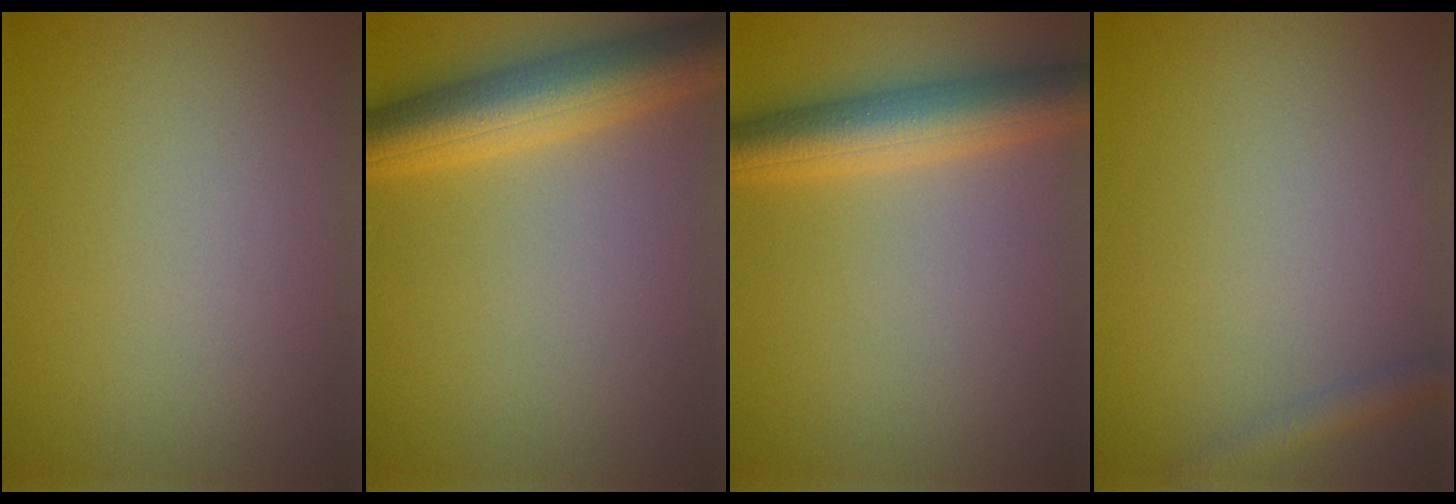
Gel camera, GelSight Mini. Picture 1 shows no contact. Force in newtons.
{"total": 6.8, "press": 6.8, "slide": 0.2}
{"total": 5.8, "press": 5.8, "slide": 0.0}
{"total": 1.7, "press": 1.7, "slide": 0.1}